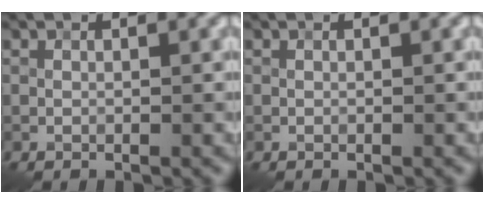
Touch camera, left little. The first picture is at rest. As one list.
[{"total": 0.0}]